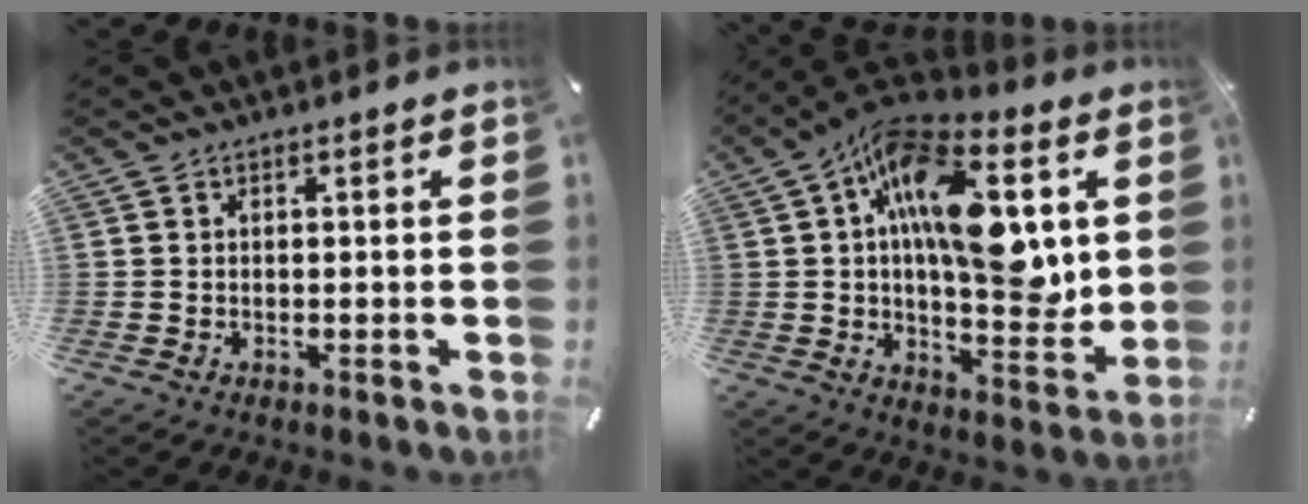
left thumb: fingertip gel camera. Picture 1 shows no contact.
{"total": 22.1, "force": [5.7, 10.4, 18.6], "torque": [-0.300, -0.020, 0.087]}